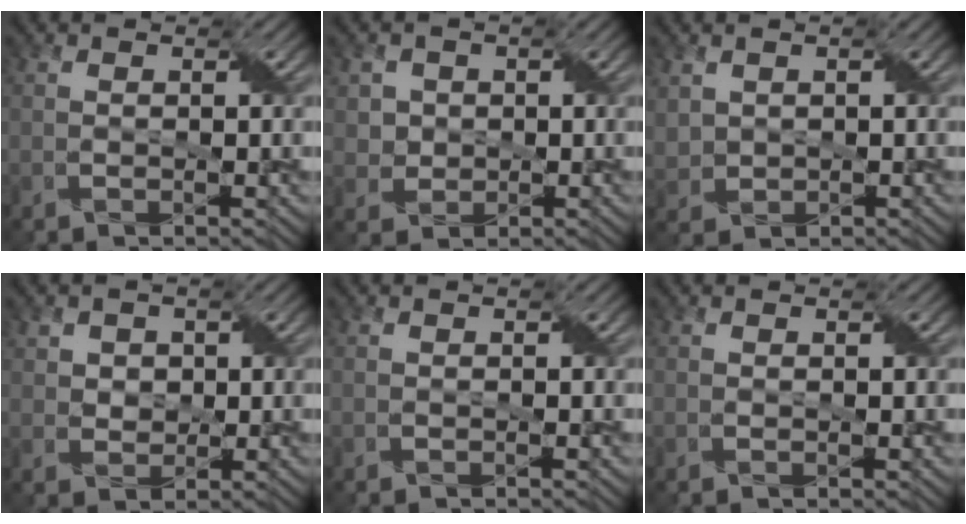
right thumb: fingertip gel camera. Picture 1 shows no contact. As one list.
[{"total": 3.5, "force": [1.1, 3.3, 0.8], "torque": [-0.046, -0.010, 0.030]}, {"total": 2.4, "force": [1.4, 1.9, 0.8], "torque": [-0.033, -0.002, 0.032]}, {"total": 2.9, "force": [1.2, 2.4, 1.0], "torque": [-0.036, -0.002, 0.024]}, {"total": 0.0}, {"total": 0.0}]